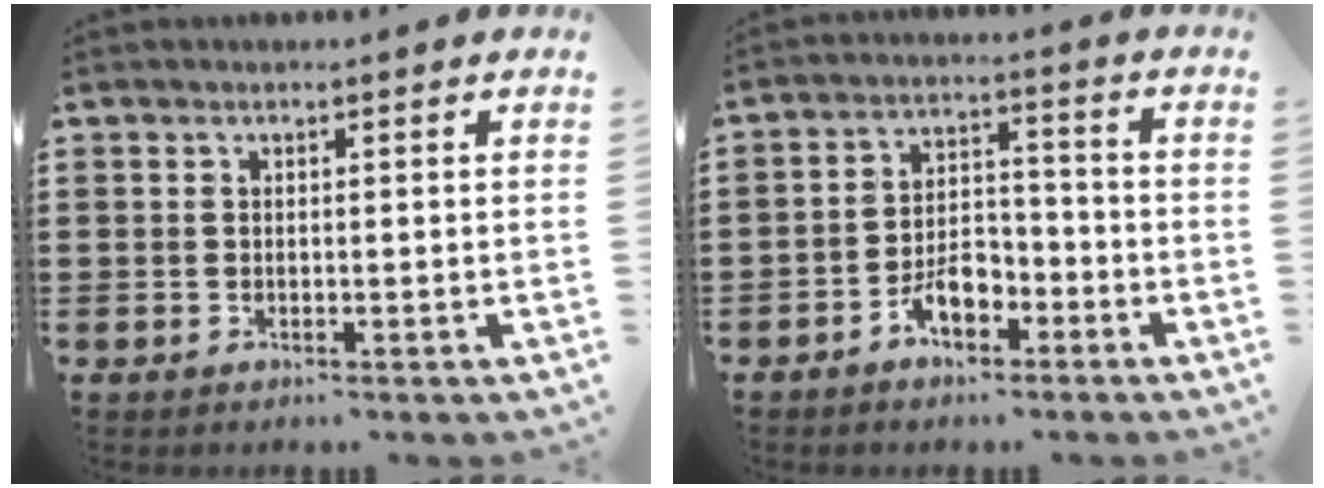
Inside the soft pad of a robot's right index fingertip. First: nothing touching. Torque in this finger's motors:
{"motor_torque": [2.14, 0.00, 0.54, 0.09]}